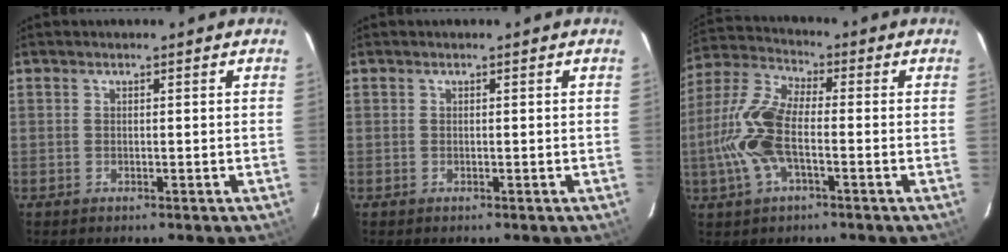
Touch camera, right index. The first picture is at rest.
{"total": 0.0}
{"total": 12.6, "force": [-2.7, 5.0, 11.3], "torque": [-0.257, 0.008, -0.060]}